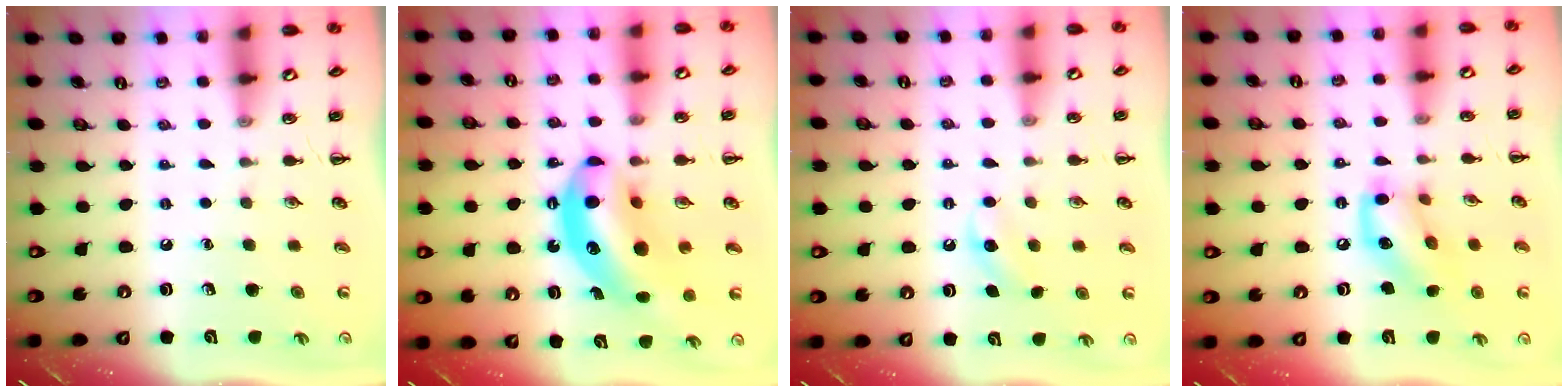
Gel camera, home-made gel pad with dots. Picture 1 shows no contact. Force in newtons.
{"total": 12.3, "press": 12.0, "slide": 2.8}
{"total": 4.5, "press": 4.3, "slide": 1.4}
{"total": 12.7, "press": 12.6, "slide": 0.8}